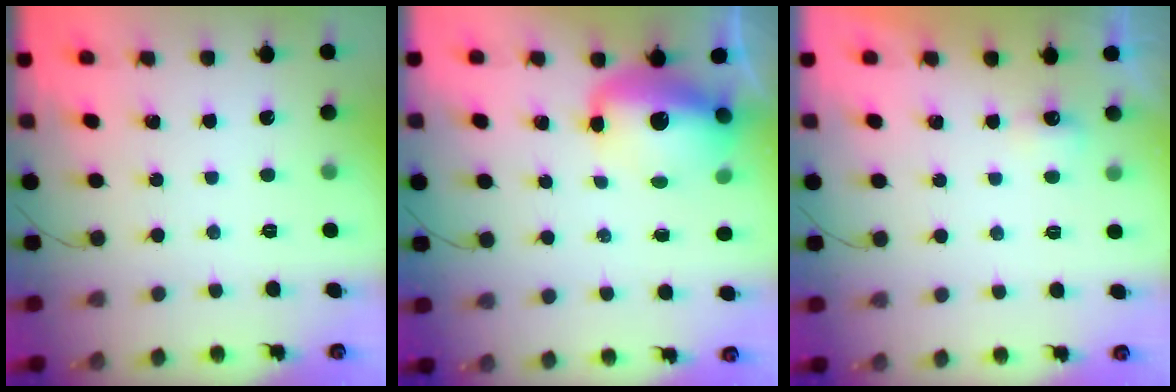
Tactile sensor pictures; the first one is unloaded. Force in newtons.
{"total": 13.4, "press": 13.0, "slide": 3.1}
{"total": 2.9, "press": 2.8, "slide": 0.8}